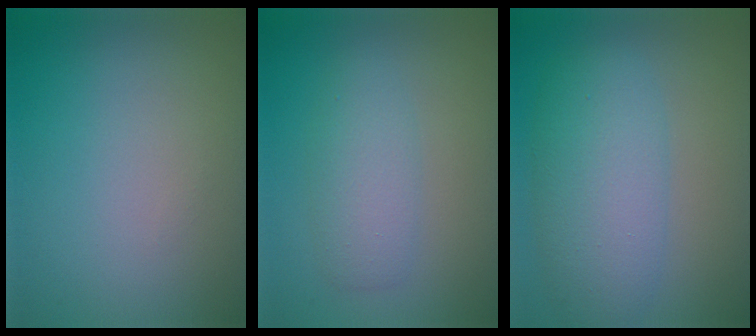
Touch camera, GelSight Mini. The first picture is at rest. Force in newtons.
{"total": 2.9, "press": 2.9, "slide": 0.1}
{"total": 5.9, "press": 5.9, "slide": 0.2}